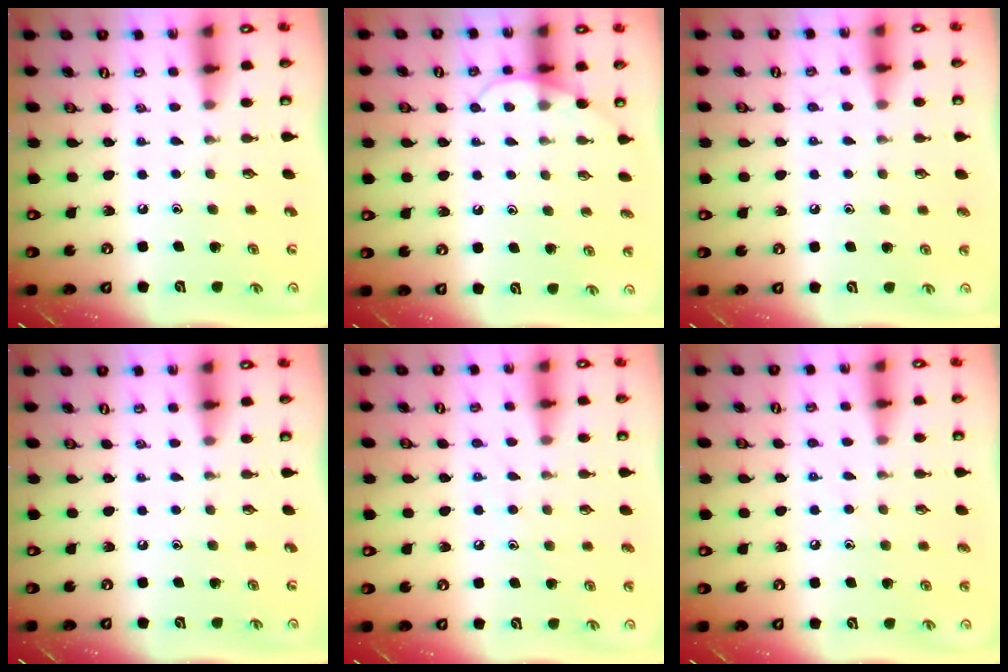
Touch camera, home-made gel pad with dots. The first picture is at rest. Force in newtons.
{"total": 4.8, "press": 4.8, "slide": 0.4}
{"total": 5.2, "press": 5.2, "slide": 0.6}
{"total": 0.0}
{"total": 6.1, "press": 6.1, "slide": 0.6}
{"total": 6.1, "press": 6.0, "slide": 0.7}